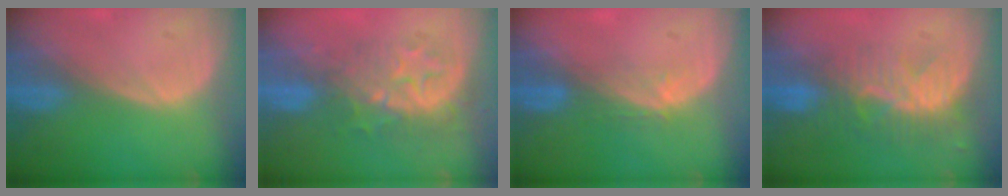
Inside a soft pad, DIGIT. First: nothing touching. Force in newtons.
{"total": 9.2, "press": 7.9, "slide": 4.7}
{"total": 2.9, "press": 2.4, "slide": 1.7}
{"total": 8.4, "press": 7.6, "slide": 3.5}